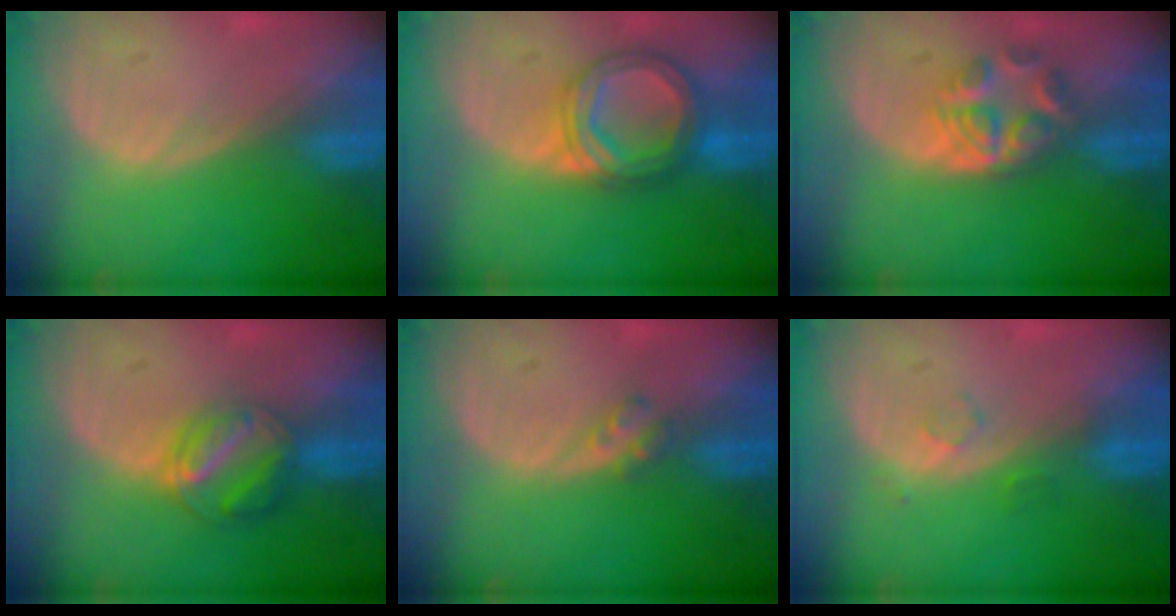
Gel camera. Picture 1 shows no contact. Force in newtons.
{"total": 7.2, "press": 7.2, "slide": 0.6}
{"total": 6.1, "press": 5.0, "slide": 3.4}
{"total": 6.4, "press": 5.6, "slide": 3.1}
{"total": 2.1, "press": 1.8, "slide": 1.0}
{"total": 1.7, "press": 1.7, "slide": 0.2}